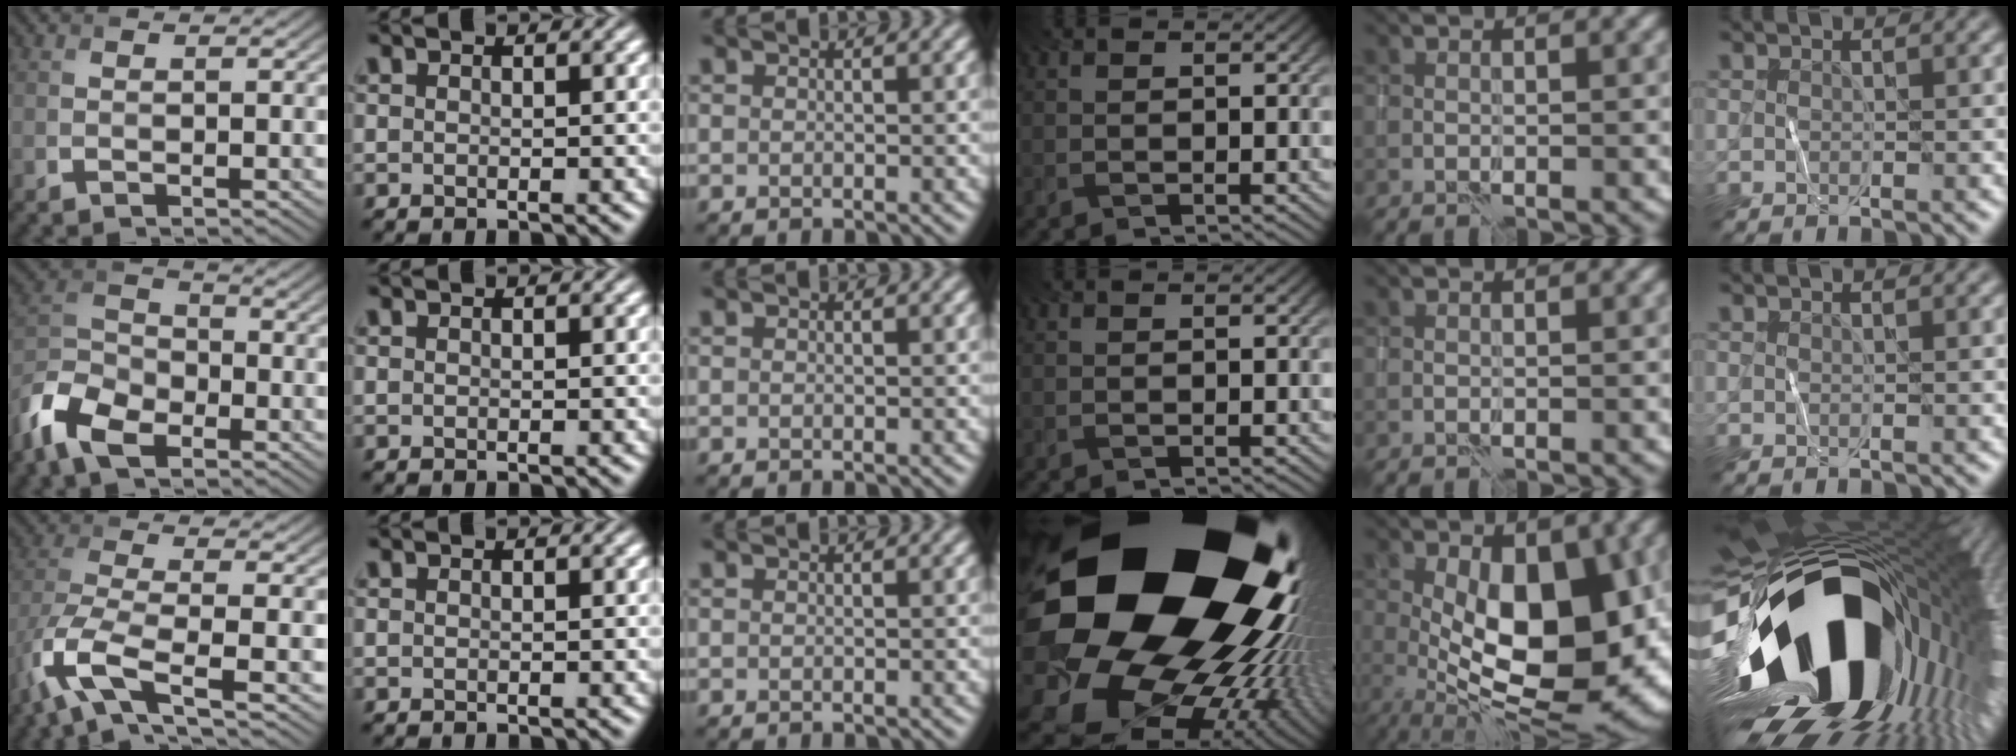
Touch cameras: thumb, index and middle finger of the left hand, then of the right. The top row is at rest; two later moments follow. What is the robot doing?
{"motion": "wipe", "object": "whiteboard"}